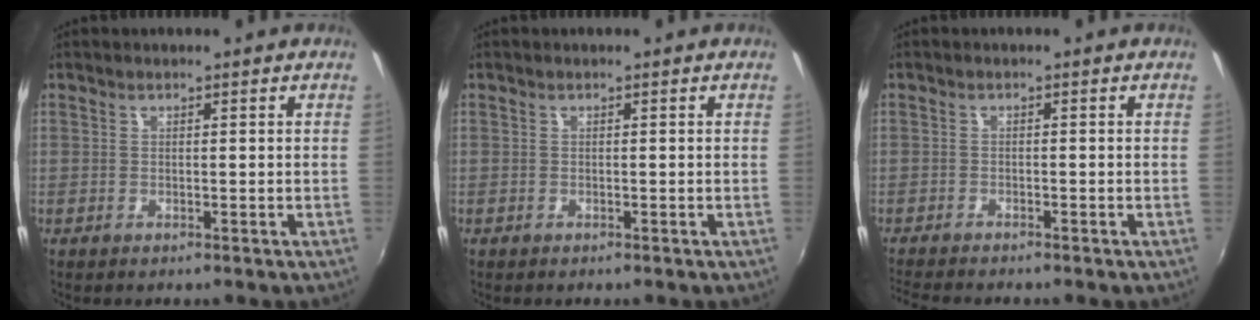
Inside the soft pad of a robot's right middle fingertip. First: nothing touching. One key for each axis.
{"total": 0.5, "fx": -0.4, "fy": 0.3, "fz": 0.0, "tx": -0.003, "ty": -0.002, "tz": -0.008}
{"total": 6.4, "fx": -5.8, "fy": 0.7, "fz": 2.7, "tx": -0.065, "ty": -0.019, "tz": -0.095}